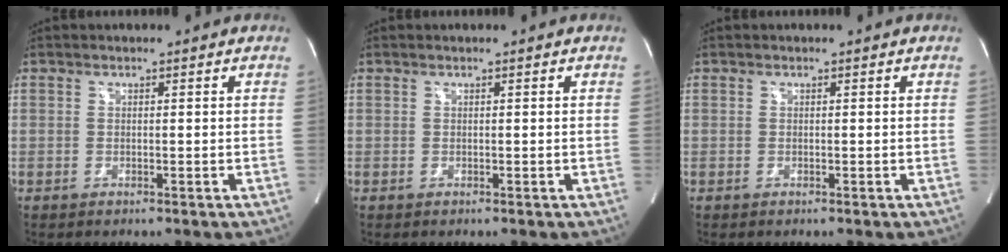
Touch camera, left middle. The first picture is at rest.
{"total": 0.0}
{"total": 0.0}